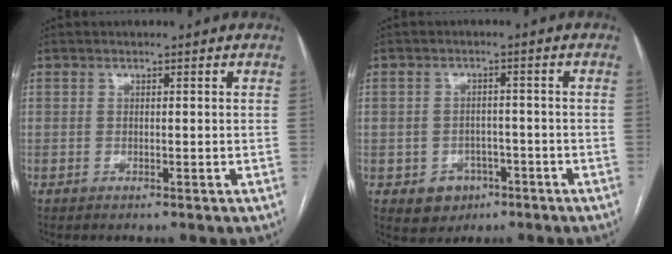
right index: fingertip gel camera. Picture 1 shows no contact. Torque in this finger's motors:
{"motor_torque": [0.05, -0.11, -0.33, -0.16]}